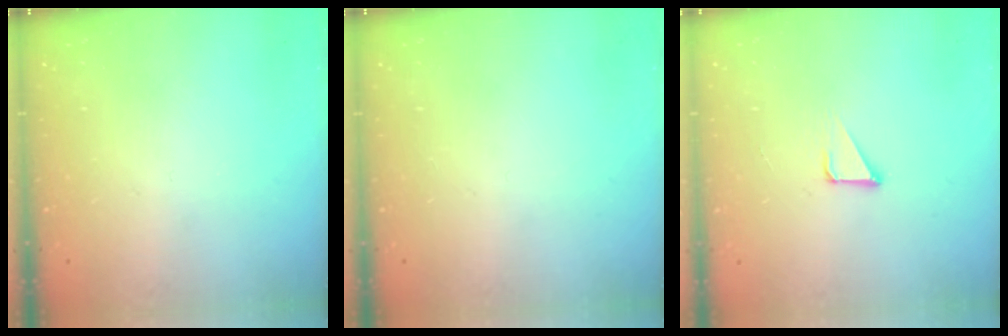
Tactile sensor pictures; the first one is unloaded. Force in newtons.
{"total": 0.0}
{"total": 2.2, "press": 2.2, "slide": 0.2}